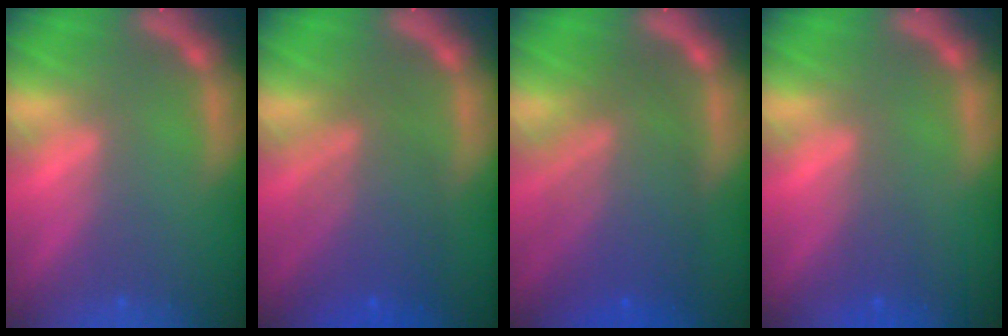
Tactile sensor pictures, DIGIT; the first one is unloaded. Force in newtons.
{"total": 6.6}
{"total": 8.5}
{"total": 1.5}